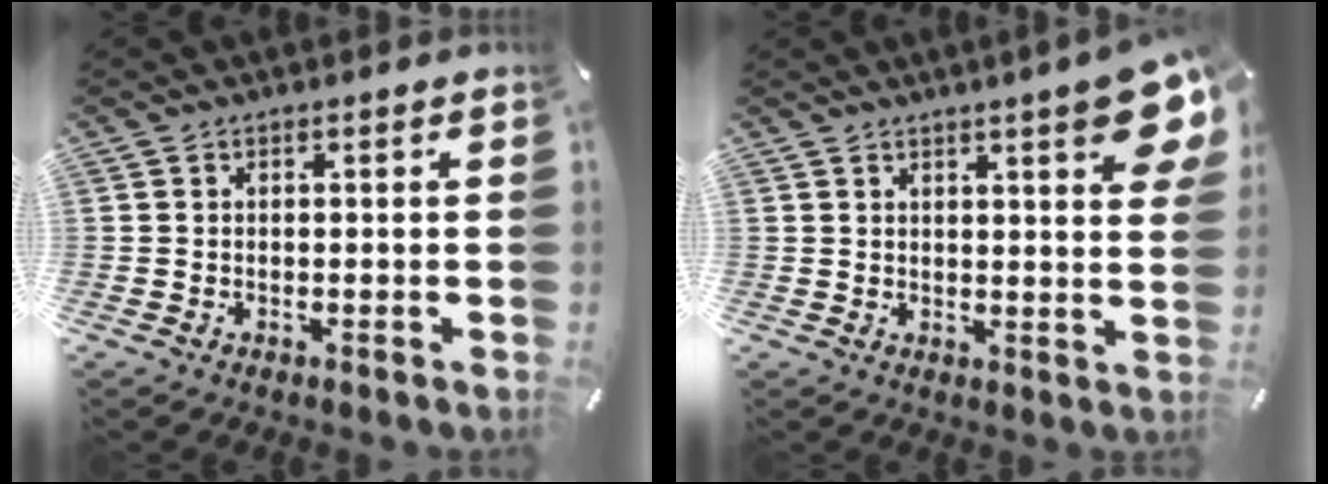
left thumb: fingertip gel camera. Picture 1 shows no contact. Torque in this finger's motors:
{"motor_torque": [2.44, 2.56, 0.51, -0.18, 0.10]}